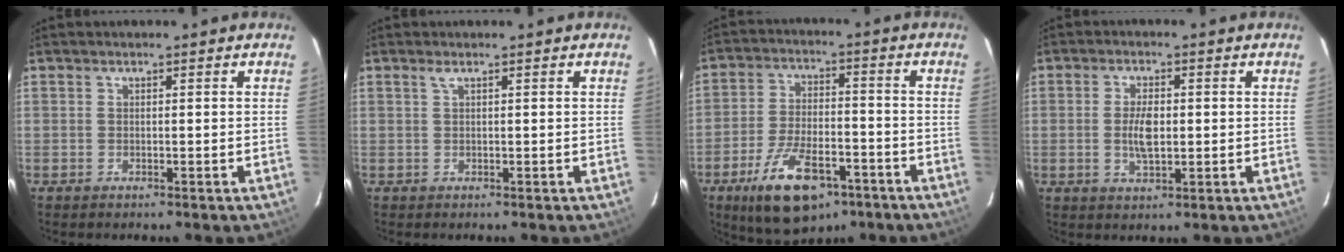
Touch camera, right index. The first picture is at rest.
{"total": 0.7, "force": [0.4, -0.2, 0.6], "torque": [-0.012, 0.003, 0.007]}
{"total": 15.4, "force": [-8.9, 6.8, 10.6], "torque": [-0.210, -0.014, -0.145]}
{"total": 5.3, "force": [-0.2, 2.5, 4.7], "torque": [-0.091, -0.002, -0.001]}